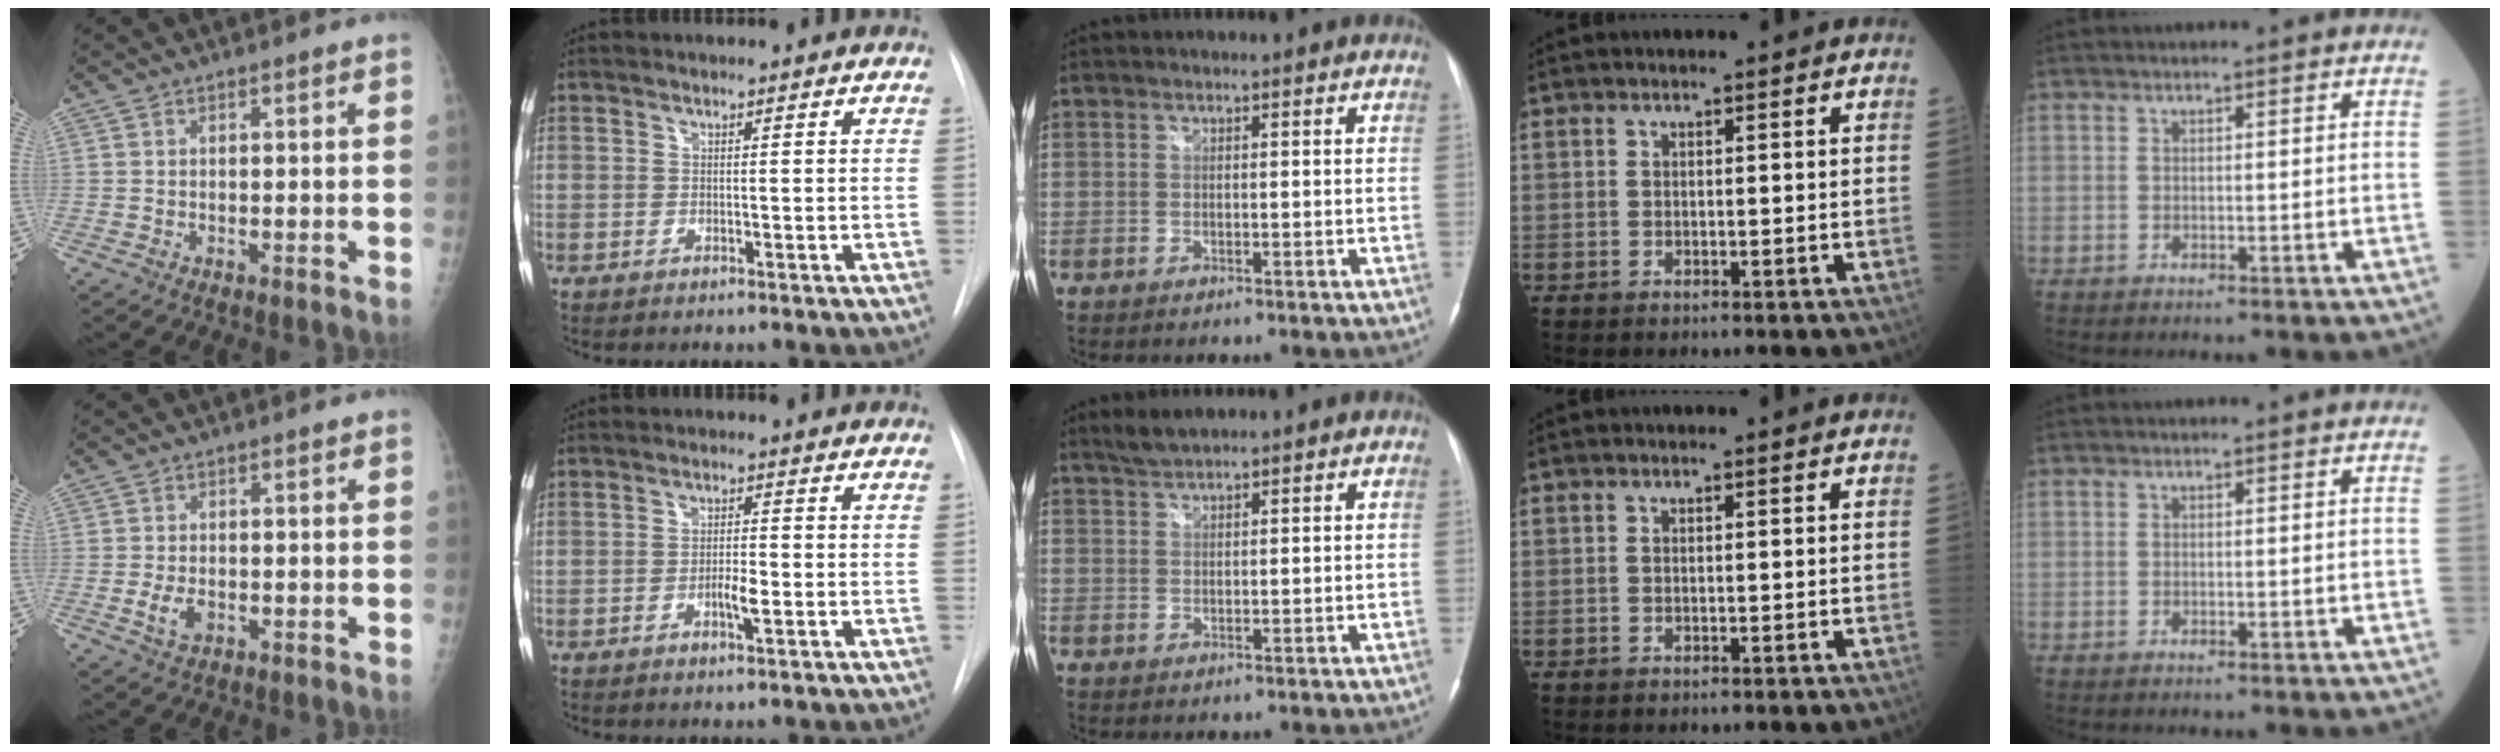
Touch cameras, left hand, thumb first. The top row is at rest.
{"thumb": {"total": 3.6, "force": [-1.0, 2.2, 2.6], "torque": [-0.048, -0.001, -0.015]}, "index": {"total": 2.6, "force": [-0.9, 0.5, 2.4], "torque": [-0.042, 0.001, -0.015]}, "middle": {"total": 2.4, "force": [2.3, 0.0, 0.9], "torque": [-0.022, 0.006, 0.046]}}